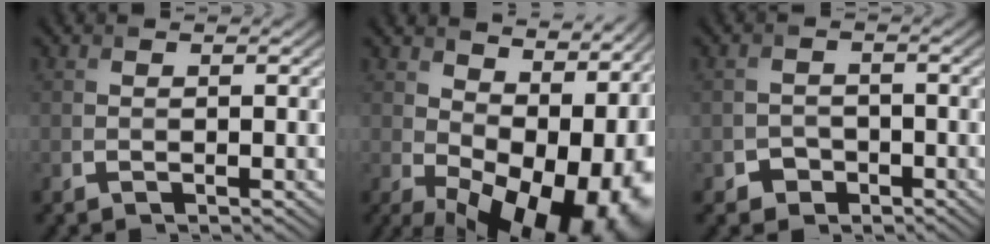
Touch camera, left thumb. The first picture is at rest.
{"total": 16.1, "force": [0.5, 9.9, 12.7], "torque": [-0.129, -0.013, 0.046]}
{"total": 1.9, "force": [-1.4, 1.3, -0.3], "torque": [0.012, 0.000, -0.029]}